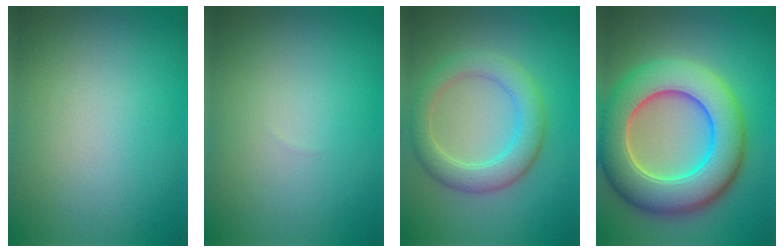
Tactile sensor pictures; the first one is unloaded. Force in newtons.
{"total": 0.0}
{"total": 4.5, "press": 4.5, "slide": 0.1}
{"total": 10.8, "press": 10.8, "slide": 0.4}